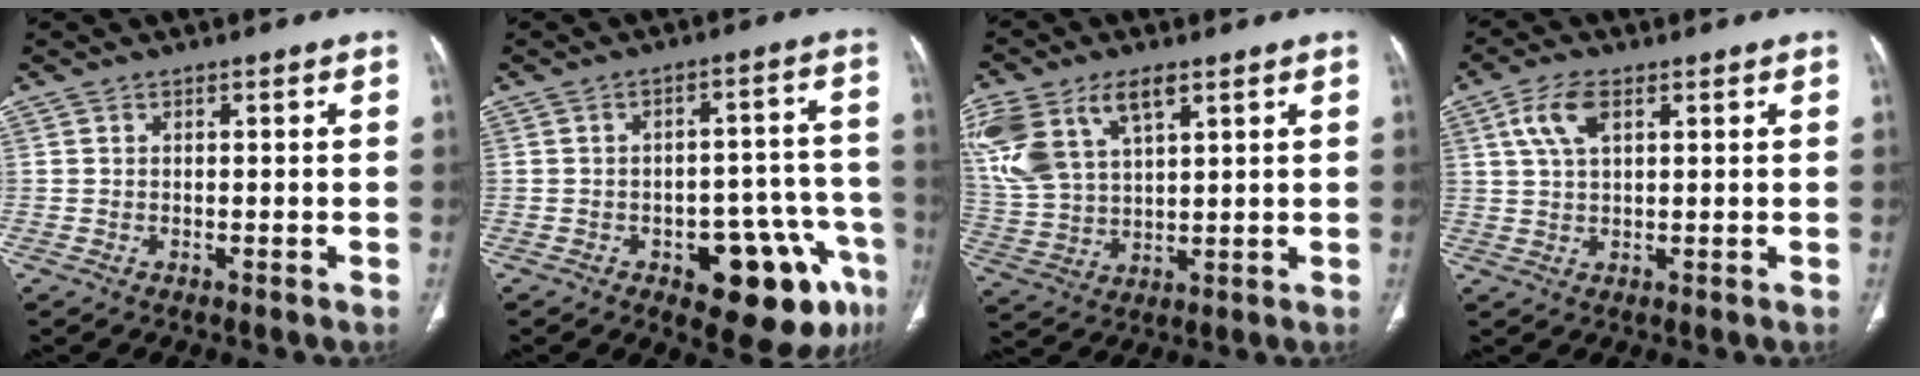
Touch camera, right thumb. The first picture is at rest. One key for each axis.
{"total": 15.5, "fx": -7.5, "fy": 6.8, "fz": 11.8, "tx": -0.092, "ty": 0.049, "tz": -0.085}
{"total": 16.0, "fx": 7.5, "fy": 8.6, "fz": 11.2, "tx": -0.244, "ty": -0.006, "tz": 0.152}
{"total": 5.9, "fx": 2.3, "fy": 2.8, "fz": 4.5, "tx": -0.097, "ty": 0.004, "tz": 0.048}